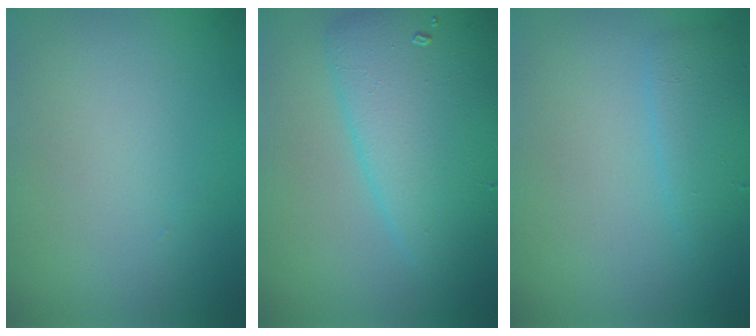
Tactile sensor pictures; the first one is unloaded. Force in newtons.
{"total": 6.5, "press": 6.5, "slide": 0.2}
{"total": 2.3, "press": 2.3, "slide": 0.0}